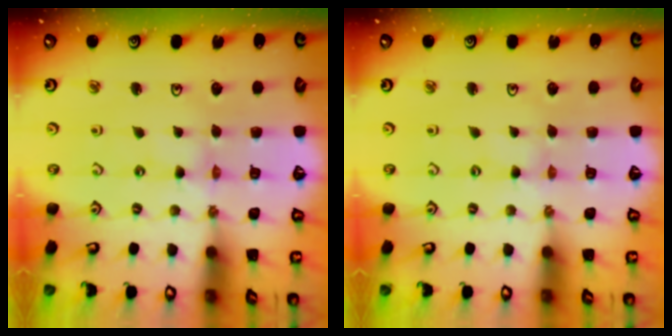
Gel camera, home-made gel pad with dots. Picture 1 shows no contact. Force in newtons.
{"total": 0.0}